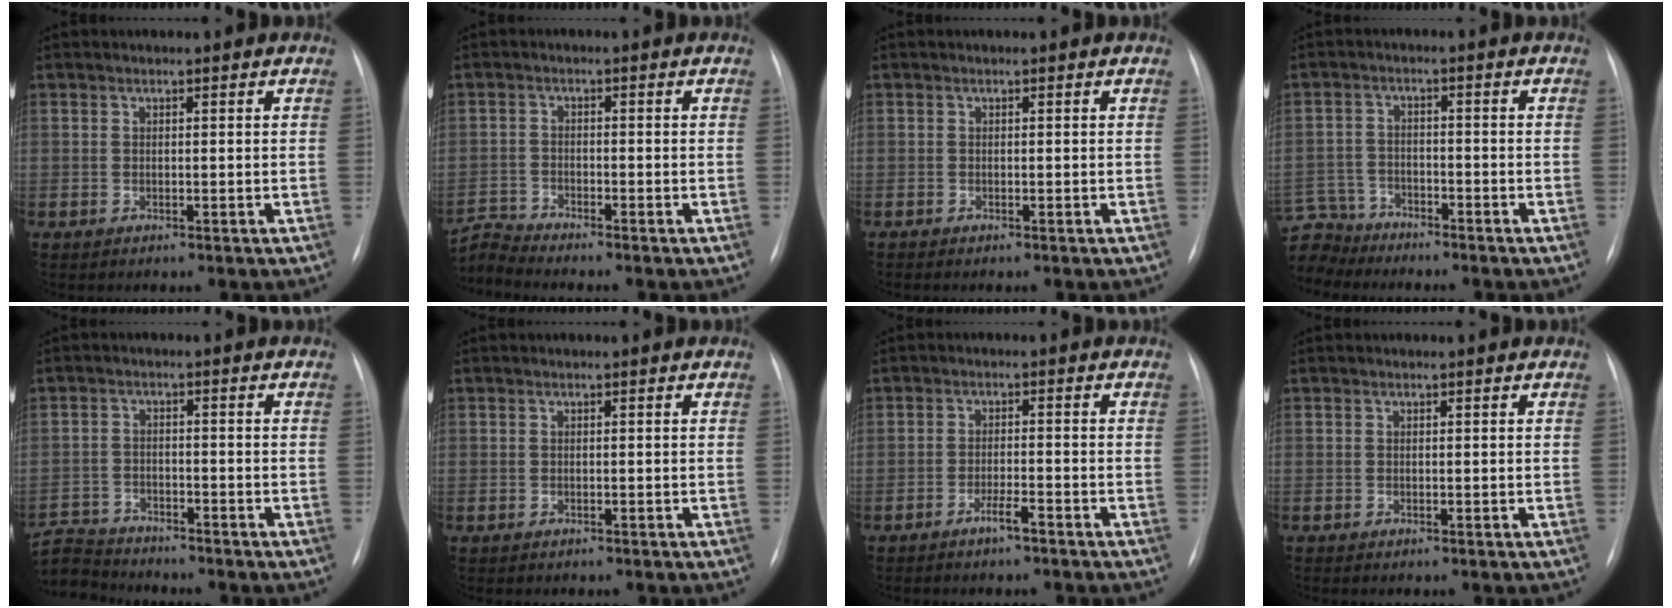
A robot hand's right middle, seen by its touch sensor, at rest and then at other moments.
{"total": 4.2, "force": [-3.8, -1.7, -0.8], "torque": [0.004, -0.012, -0.072]}
{"total": 0.0}
{"total": 9.1, "force": [-8.2, 3.8, 0.7], "torque": [-0.033, 0.006, -0.155]}
{"total": 7.8, "force": [-7.8, 1.2, 0.1], "torque": [-0.010, 0.003, -0.142]}
{"total": 0.0}
{"total": 2.4, "force": [-1.9, -0.2, 1.5], "torque": [-0.032, -0.001, -0.033]}
{"total": 0.0}